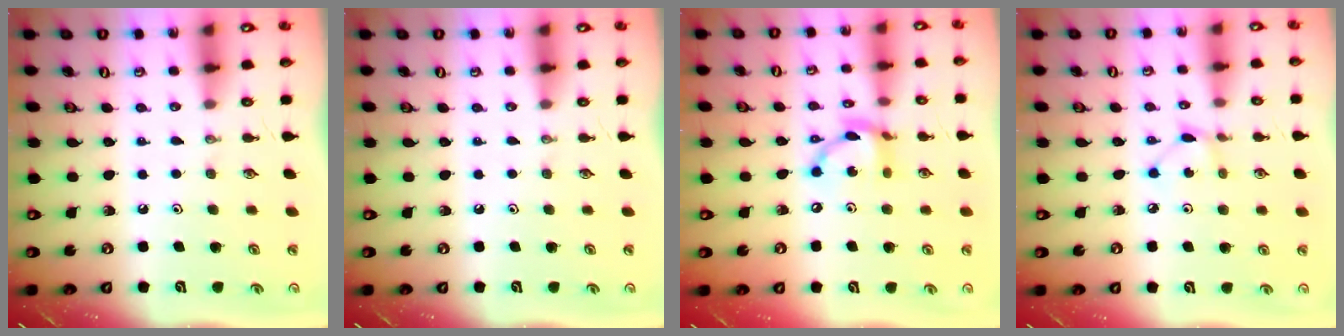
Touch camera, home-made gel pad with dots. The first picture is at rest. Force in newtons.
{"total": 0.0}
{"total": 12.1, "press": 12.1, "slide": 0.8}
{"total": 2.2, "press": 2.2, "slide": 0.1}